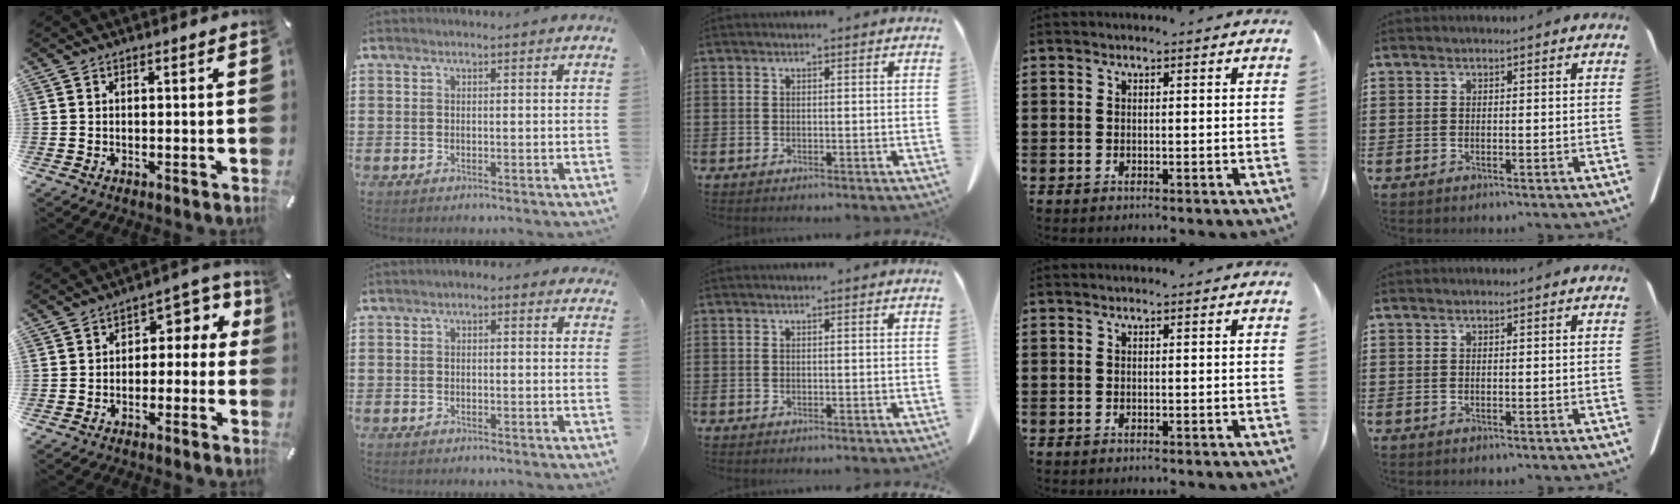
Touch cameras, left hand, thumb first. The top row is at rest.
{"thumb": {"total": 5.6, "force": [-0.7, 4.5, 3.3], "torque": [-0.039, 0.008, -0.022]}, "index": {"total": 1.0, "force": [0.2, 0.7, 0.7], "torque": [-0.016, 0.007, 0.002]}}